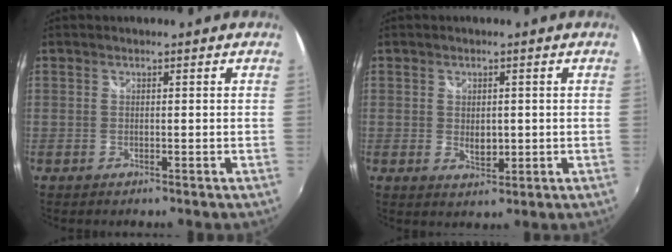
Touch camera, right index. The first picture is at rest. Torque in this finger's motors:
{"motor_torque": [0.04, 0.11, 0.13, 0.02]}